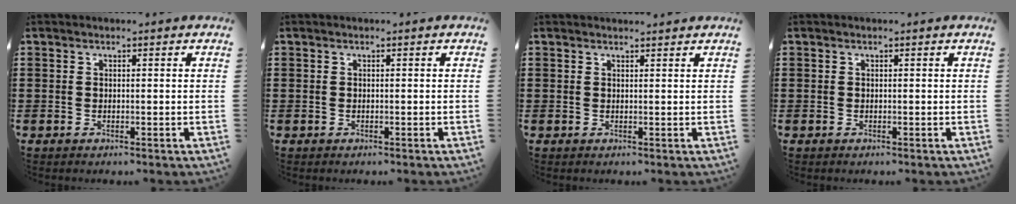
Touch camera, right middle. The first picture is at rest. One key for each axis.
{"total": 0.0}
{"total": 0.9, "fx": 0.9, "fy": 0.0, "fz": 0.2, "tx": 0.002, "ty": -0.005, "tz": 0.015}
{"total": 0.0}